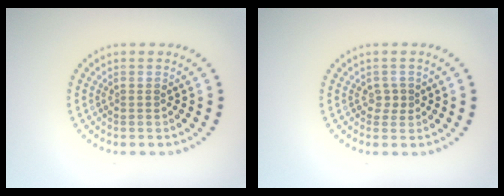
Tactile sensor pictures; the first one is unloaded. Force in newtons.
{"total": 1.1, "press": 0.9, "slide": 0.5}